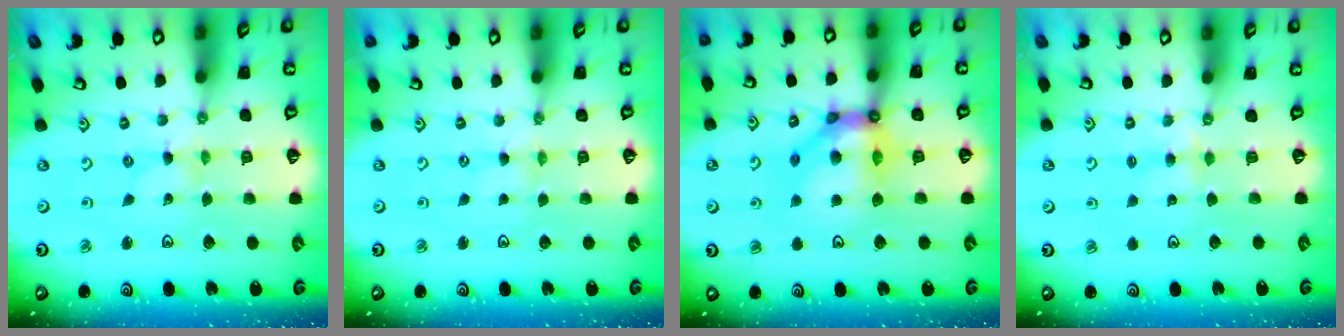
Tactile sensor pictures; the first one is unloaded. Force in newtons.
{"total": 0.5, "press": 0.5, "slide": 0.2}
{"total": 13.5, "press": 13.4, "slide": 1.5}
{"total": 2.9, "press": 2.9, "slide": 0.5}